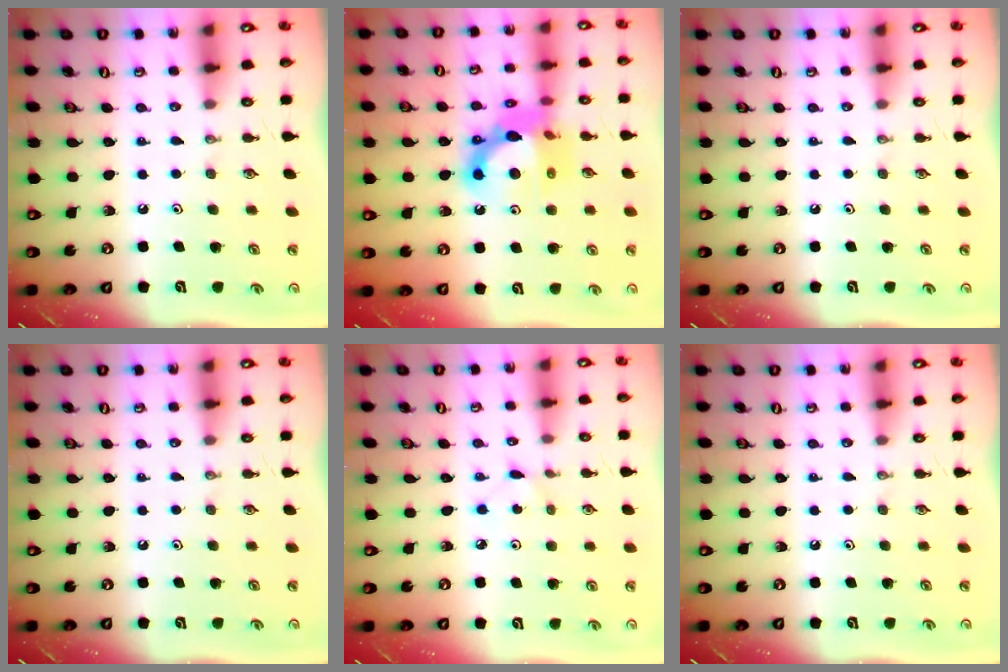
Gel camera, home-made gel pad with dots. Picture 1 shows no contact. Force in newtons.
{"total": 13.7, "press": 13.6, "slide": 1.2}
{"total": 0.0}
{"total": 0.0}
{"total": 1.9, "press": 1.9, "slide": 0.3}
{"total": 0.0}